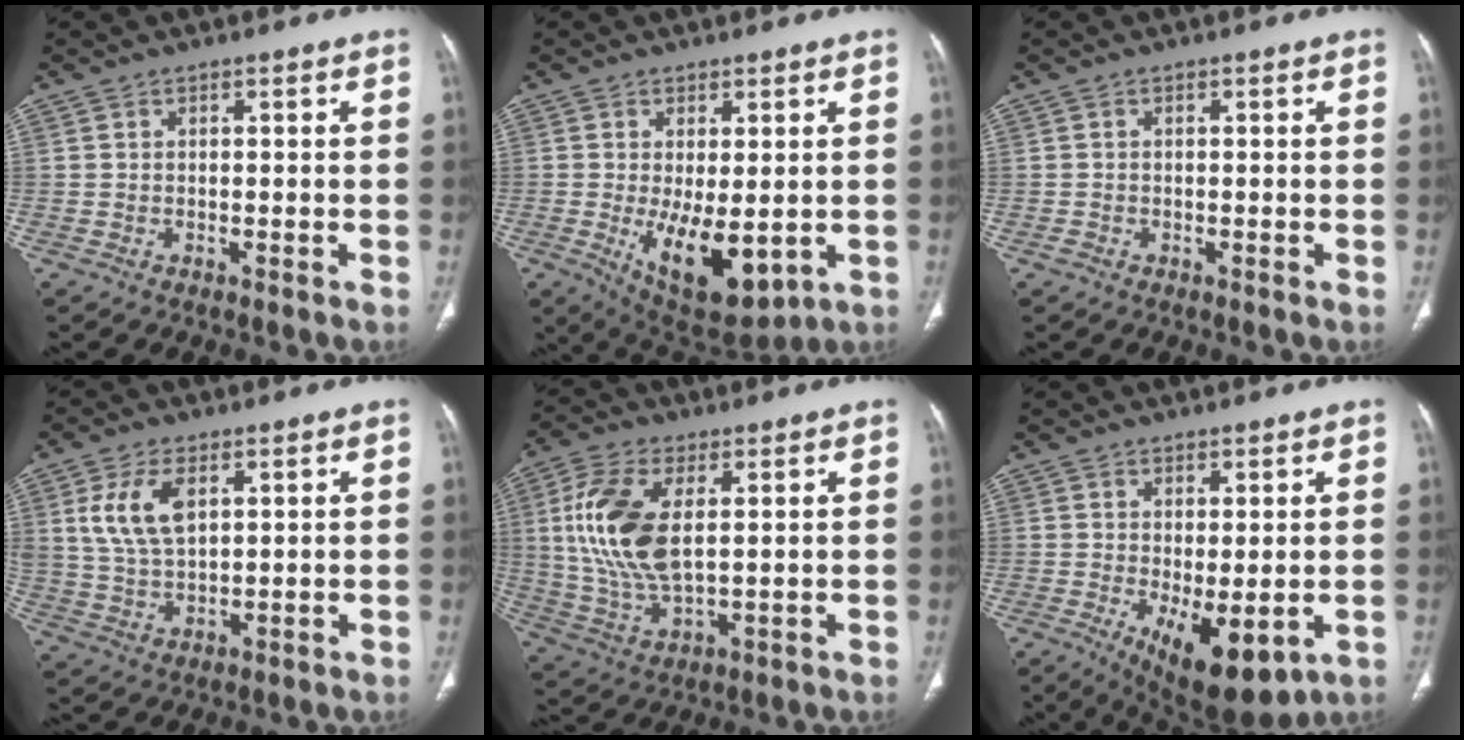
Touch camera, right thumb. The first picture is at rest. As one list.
[{"total": 12.1, "force": [-2.2, 5.6, 10.5], "torque": [-0.151, -0.026, -0.010]}, {"total": 0.8, "force": [-0.4, 0.6, 0.2], "torque": [-0.004, 0.001, -0.008]}, {"total": 9.4, "force": [3.3, 5.1, 7.2], "torque": [-0.144, -0.009, 0.069]}, {"total": 15.1, "force": [3.0, 7.7, 12.7], "torque": [-0.269, -0.009, 0.064]}, {"total": 10.8, "force": [-2.8, 4.6, 9.3], "torque": [-0.132, -0.020, -0.025]}]